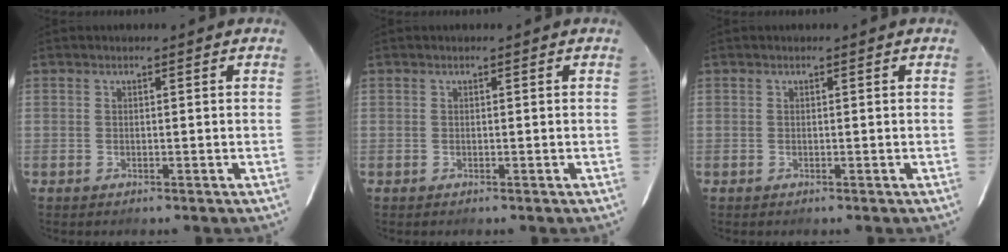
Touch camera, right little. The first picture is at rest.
{"total": 0.0}
{"total": 0.0}